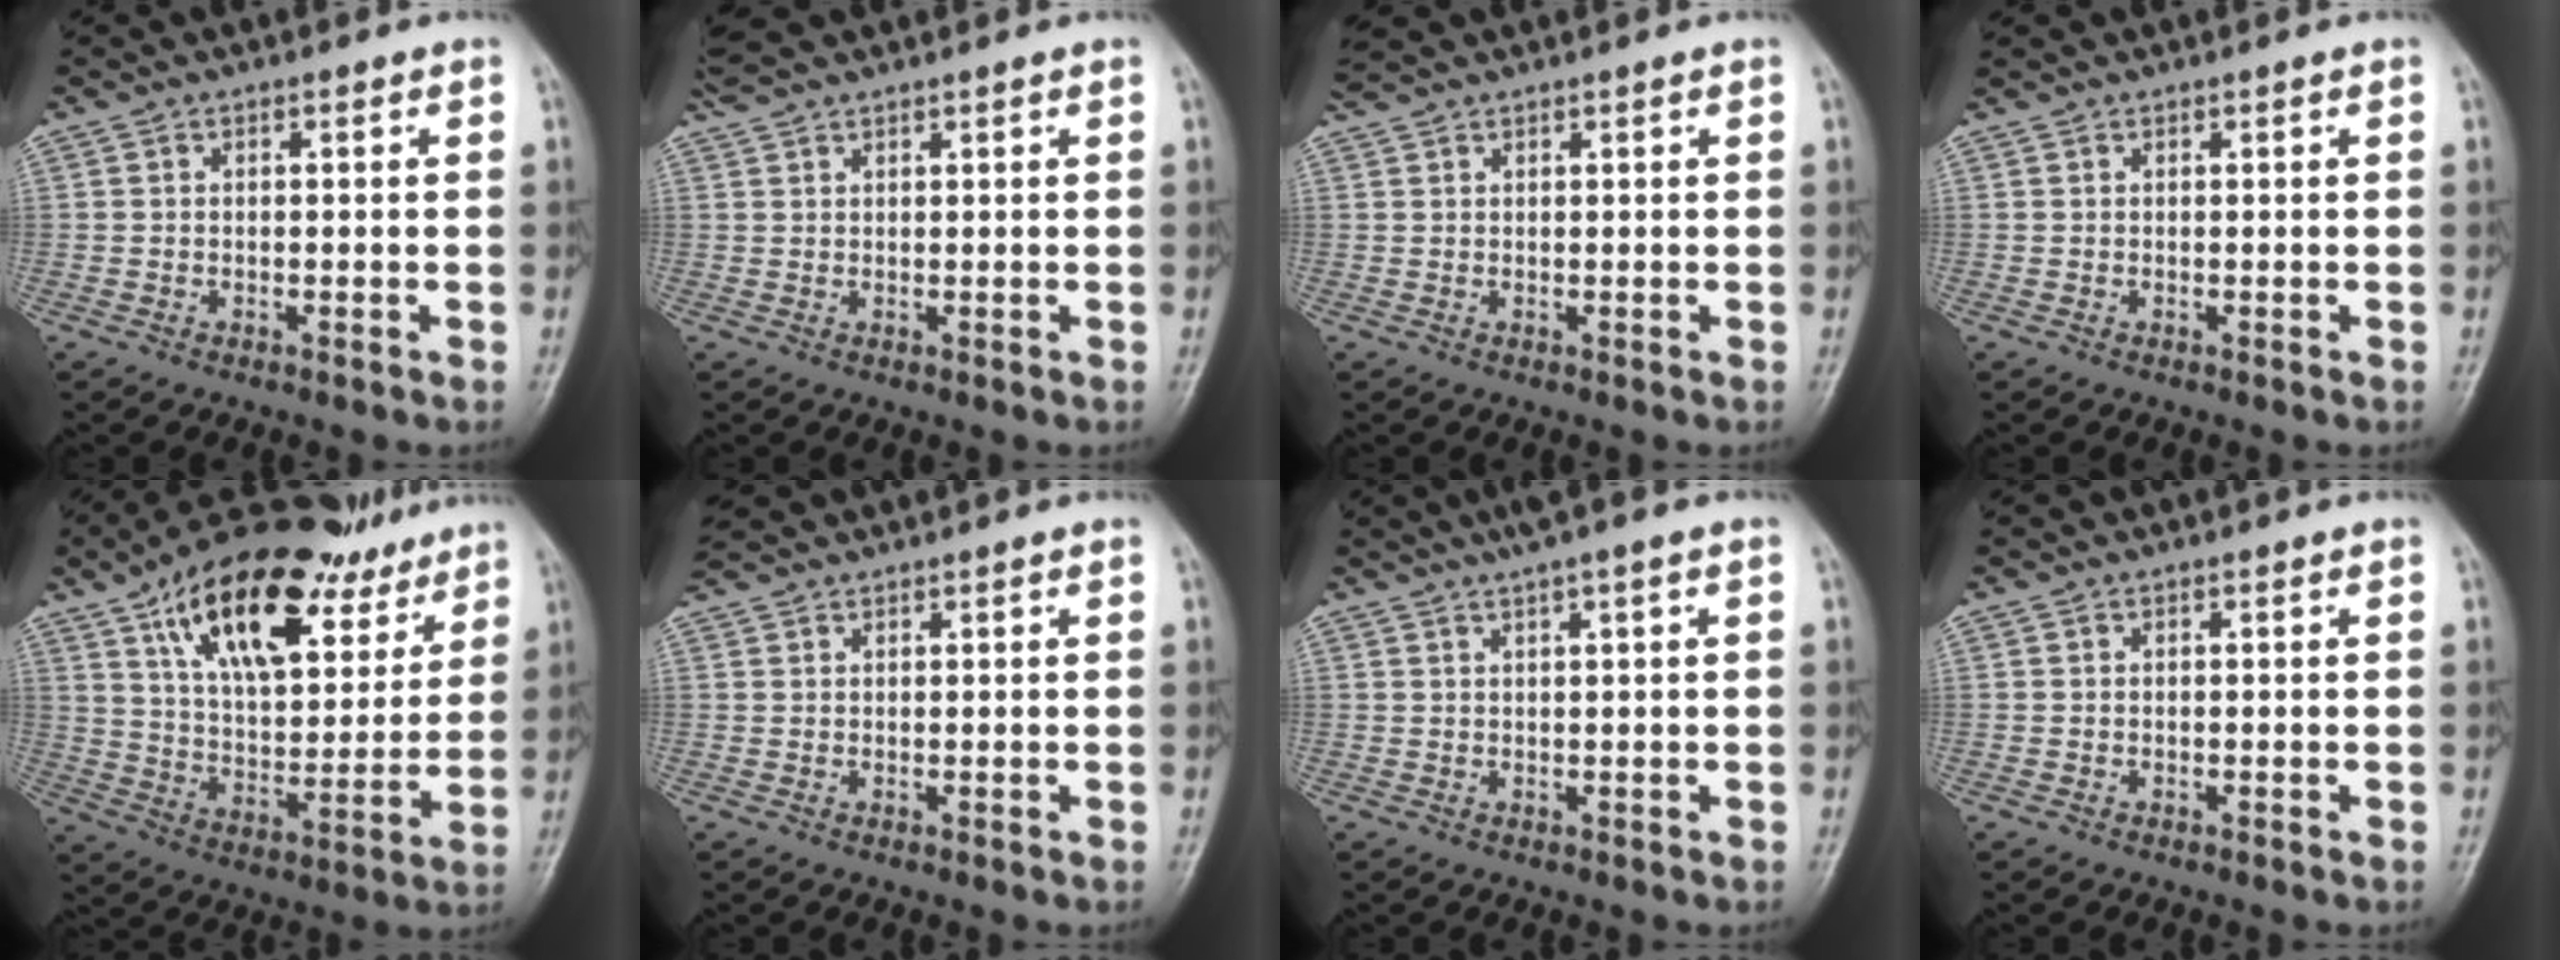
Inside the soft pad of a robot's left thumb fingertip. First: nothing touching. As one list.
[{"total": 4.4, "force": [4.1, 0.2, 1.7], "torque": [-0.035, 0.023, 0.082]}, {"total": 3.2, "force": [3.0, 0.0, 1.2], "torque": [-0.022, 0.020, 0.058]}, {"total": 0.9, "force": [0.9, 0.1, 0.2], "torque": [-0.005, 0.013, 0.020]}, {"total": 24.8, "force": [14.6, 11.5, 16.4], "torque": [-0.225, -0.033, 0.242]}, {"total": 3.6, "force": [3.5, 0.5, 1.1], "torque": [-0.020, 0.019, 0.068]}, {"total": 4.0, "force": [2.4, 0.2, 3.2], "torque": [-0.058, 0.008, 0.042]}, {"total": 0.0}]